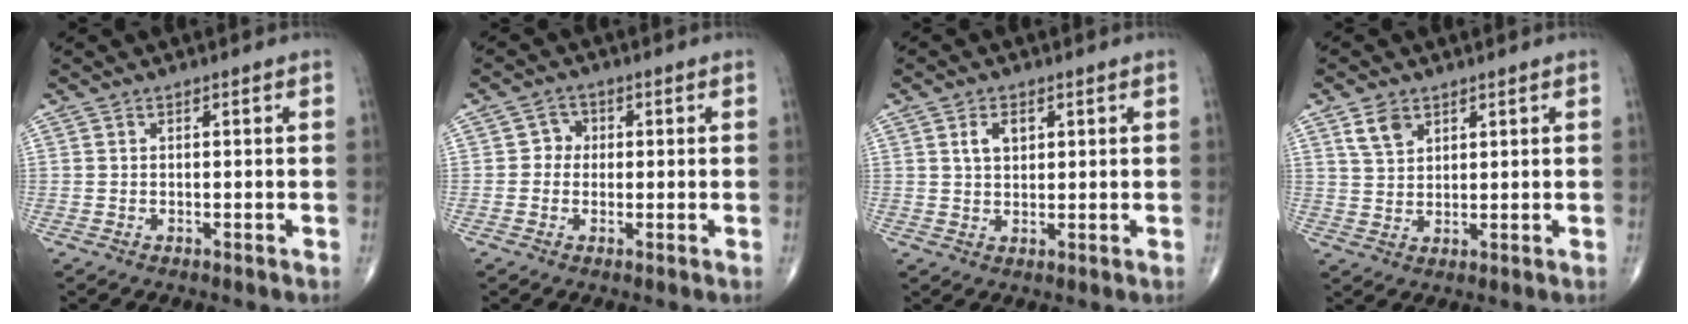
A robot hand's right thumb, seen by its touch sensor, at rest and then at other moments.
{"total": 2.8, "force": [0.1, 2.6, 1.0], "torque": [0.006, 0.009, -0.007]}
{"total": 3.8, "force": [1.4, 2.3, 2.6], "torque": [-0.039, -0.002, 0.027]}
{"total": 4.6, "force": [2.7, 2.9, 2.3], "torque": [-0.033, -0.013, 0.055]}